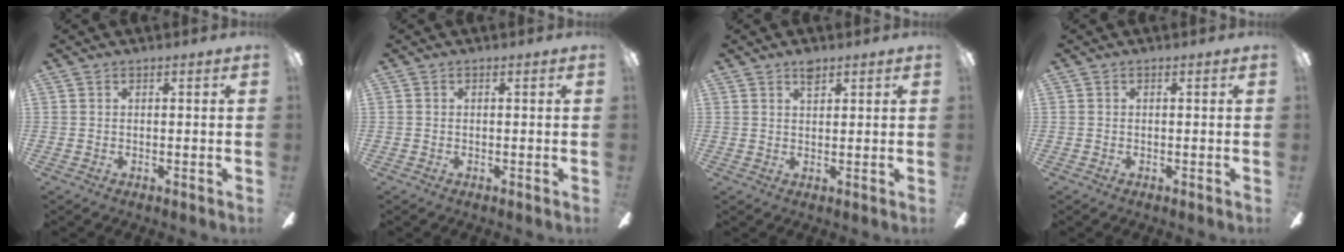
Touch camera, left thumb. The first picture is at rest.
{"total": 0.0}
{"total": 2.7, "force": [2.0, 1.1, 1.3], "torque": [-0.022, -0.003, 0.036]}
{"total": 0.0}